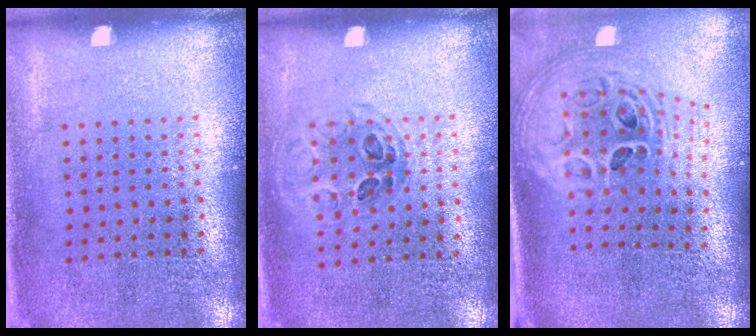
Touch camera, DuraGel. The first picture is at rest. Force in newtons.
{"total": 1.0, "press": 0.7, "slide": 0.6}
{"total": 2.9, "press": 2.0, "slide": 2.0}